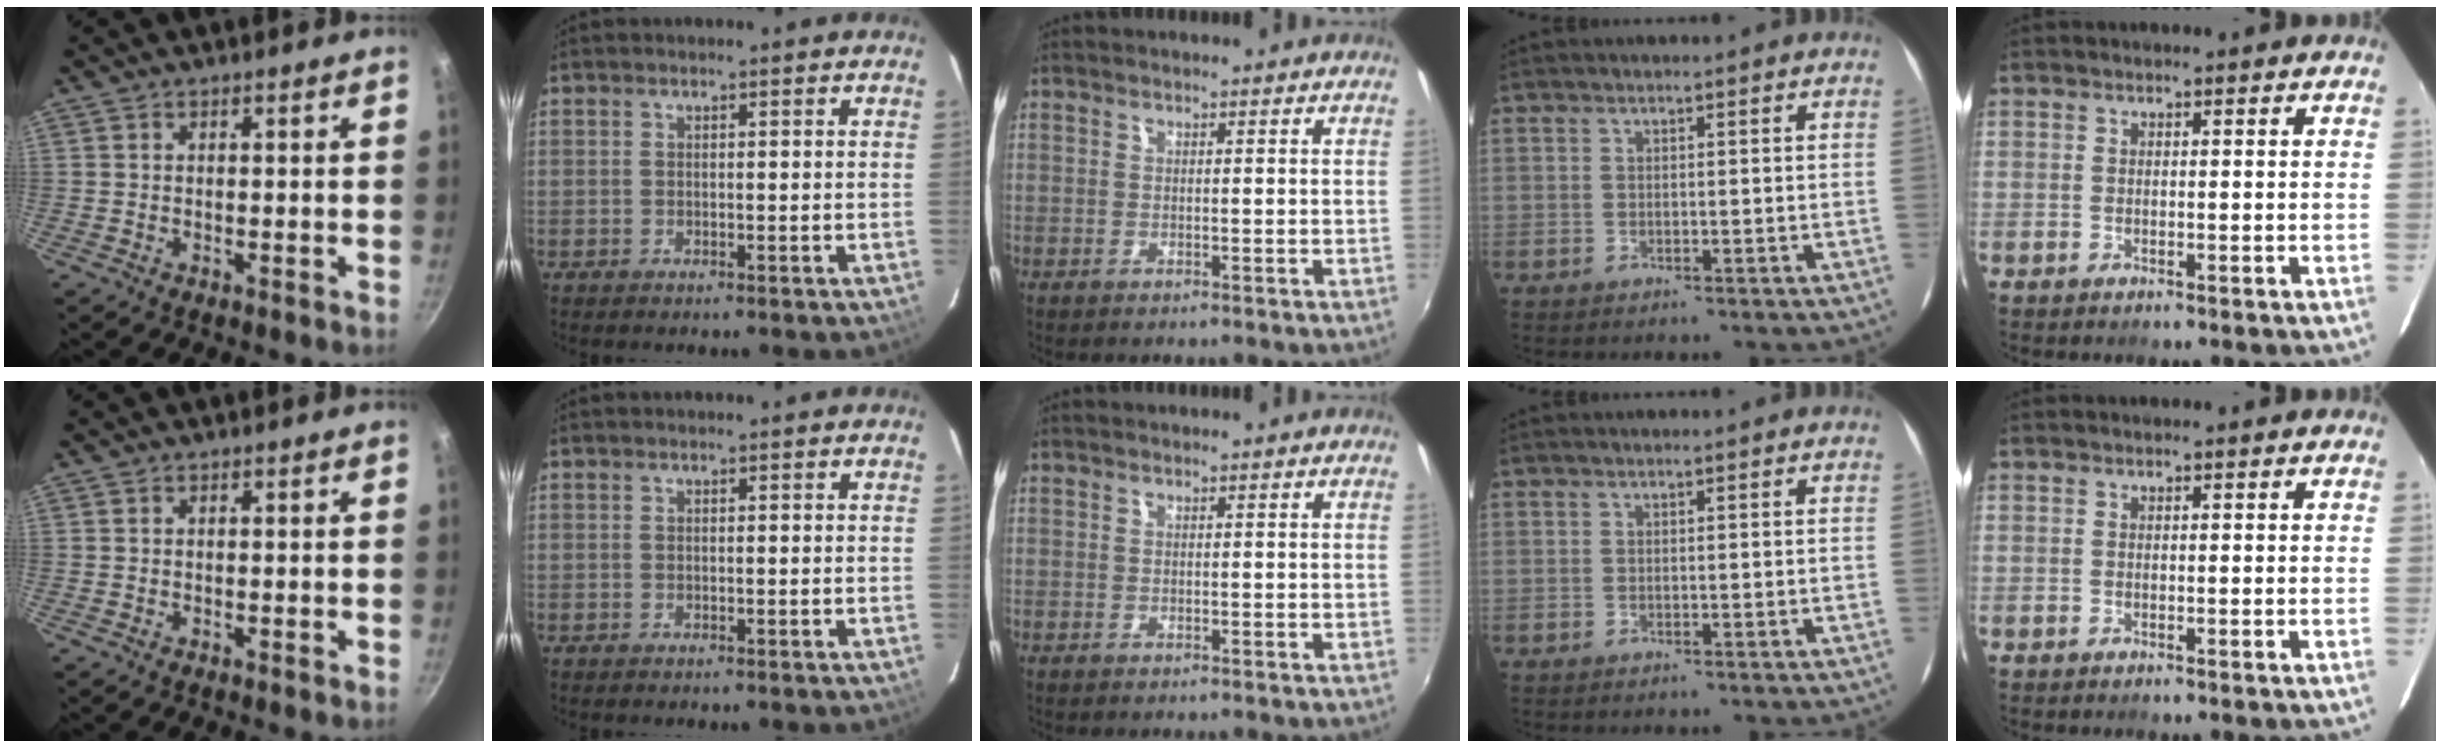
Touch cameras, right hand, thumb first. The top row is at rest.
{}